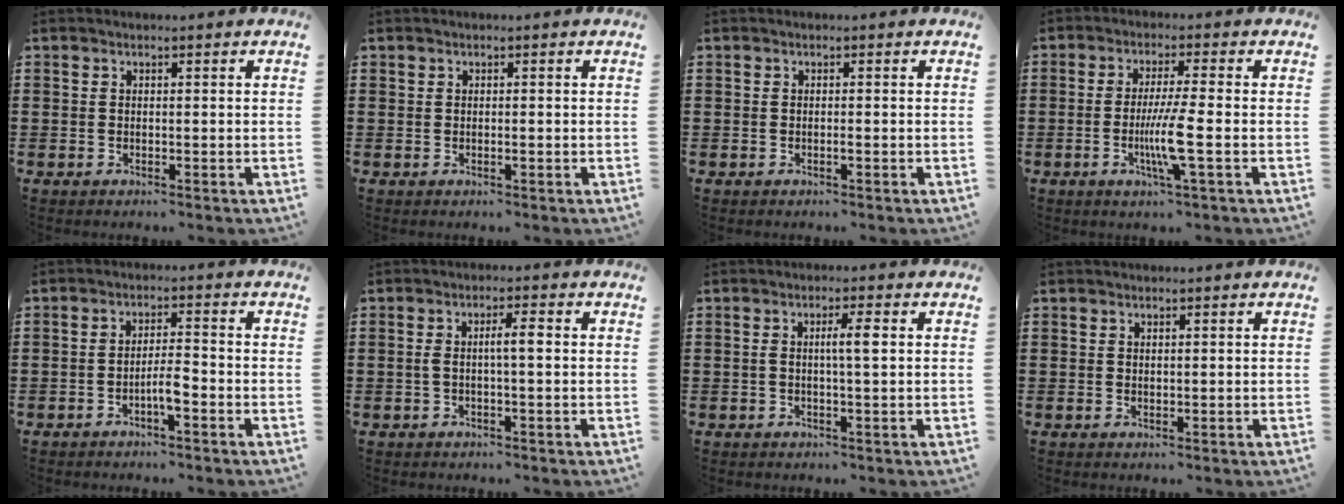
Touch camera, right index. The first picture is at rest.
{"total": 0.5, "force": [0.0, 0.1, 0.5], "torque": [-0.010, -0.001, 0.000]}
{"total": 0.6, "force": [-0.3, 0.0, 0.6], "torque": [-0.010, -0.003, -0.005]}
{"total": 6.7, "force": [-1.6, -0.2, 6.5], "torque": [-0.123, -0.018, -0.033]}
{"total": 3.8, "force": [-1.8, 0.6, 3.3], "torque": [-0.064, 0.002, -0.035]}
{"total": 3.2, "force": [-0.1, 0.5, 3.2], "torque": [-0.060, 0.005, -0.005]}
{"total": 3.4, "force": [0.3, 0.3, 3.4], "torque": [-0.064, 0.001, 0.001]}
{"total": 0.5, "force": [0.3, 0.3, 0.3], "torque": [-0.007, 0.002, 0.006]}